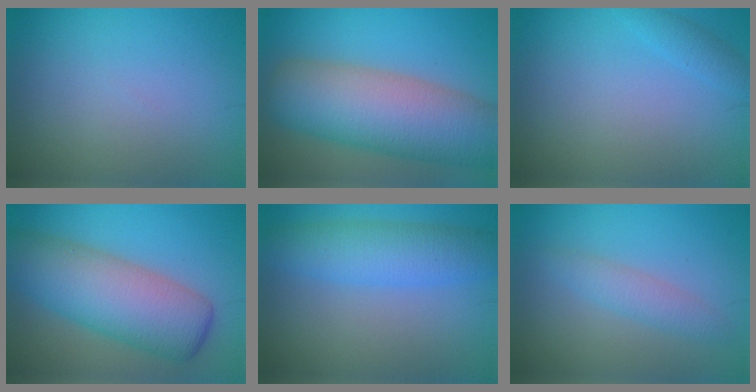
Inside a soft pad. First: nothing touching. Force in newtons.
{"total": 12.0, "press": 12.0, "slide": 0.6}
{"total": 1.3, "press": 1.3, "slide": 0.1}
{"total": 9.5, "press": 9.5, "slide": 0.2}
{"total": 5.4, "press": 5.4, "slide": 0.2}
{"total": 2.1, "press": 2.1, "slide": 0.1}